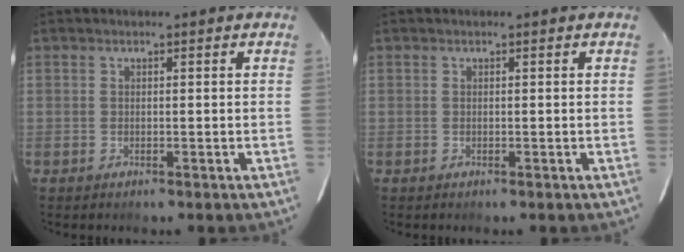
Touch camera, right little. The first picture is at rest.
{"total": 0.0}